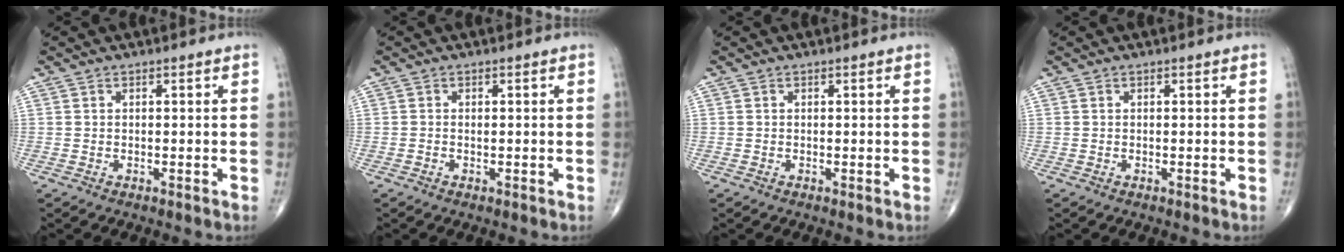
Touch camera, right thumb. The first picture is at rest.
{"total": 0.5, "force": [-0.1, 0.3, 0.4], "torque": [-0.010, 0.000, -0.002]}
{"total": 0.0}
{"total": 0.0}